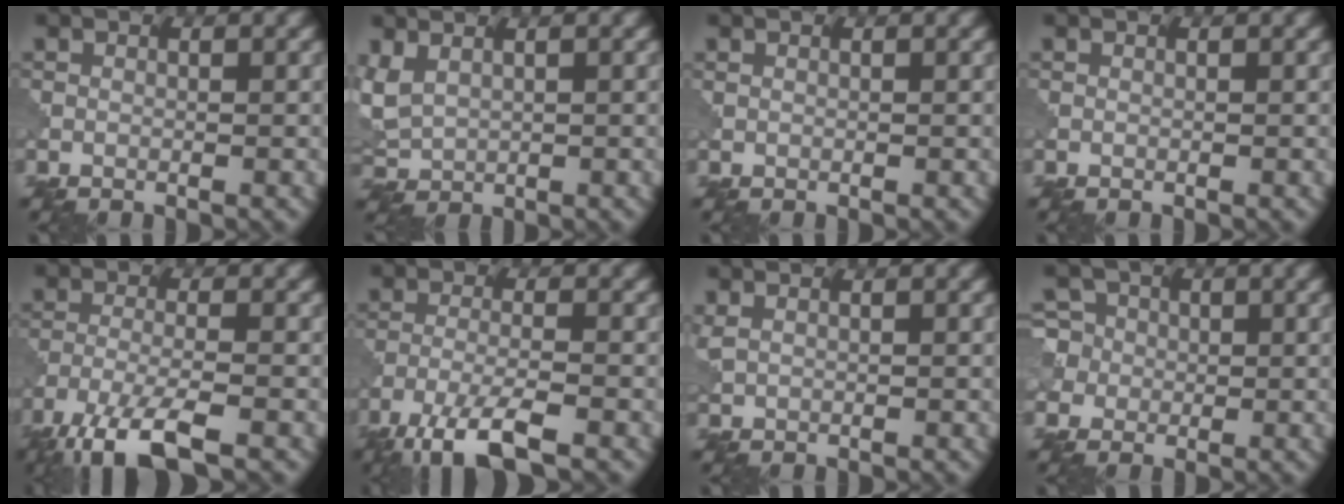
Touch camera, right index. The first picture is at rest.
{"total": 3.4, "force": [1.3, 2.4, 2.0], "torque": [-0.062, 0.005, 0.035]}
{"total": 0.0}
{"total": 0.0}
{"total": 6.8, "force": [-4.8, 1.4, 4.6], "torque": [-0.094, -0.006, -0.095]}
{"total": 5.5, "force": [-3.9, 0.9, 3.8], "torque": [-0.079, -0.002, -0.079]}
{"total": 1.4, "force": [0.7, 0.9, 0.8], "torque": [-0.021, 0.007, 0.019]}
{"total": 6.1, "force": [0.9, 5.8, 1.7], "torque": [-0.043, 0.048, -0.002]}